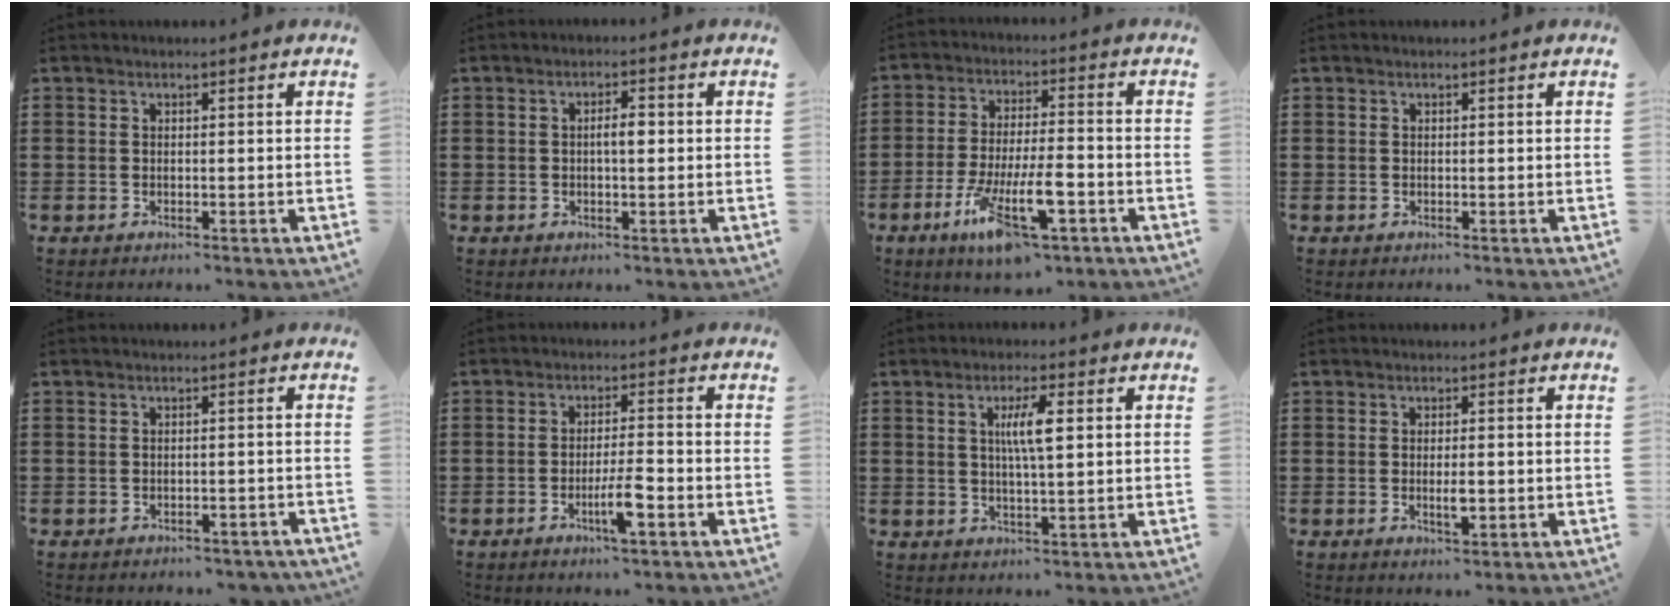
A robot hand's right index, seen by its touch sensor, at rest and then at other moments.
{"total": 2.7, "force": [0.0, 0.8, 2.6], "torque": [-0.048, 0.001, -0.002]}
{"total": 12.0, "force": [-5.6, 3.7, 9.9], "torque": [-0.208, -0.002, -0.103]}
{"total": 0.0}
{"total": 1.9, "force": [-1.8, 0.4, 0.0], "torque": [-0.008, -0.001, -0.040]}
{"total": 5.3, "force": [-2.3, 0.7, 4.8], "torque": [-0.092, -0.007, -0.043]}
{"total": 4.9, "force": [1.0, 0.8, 4.7], "torque": [-0.093, 0.005, 0.013]}
{"total": 4.1, "force": [-0.7, 1.2, 3.8], "torque": [-0.074, 0.000, -0.015]}